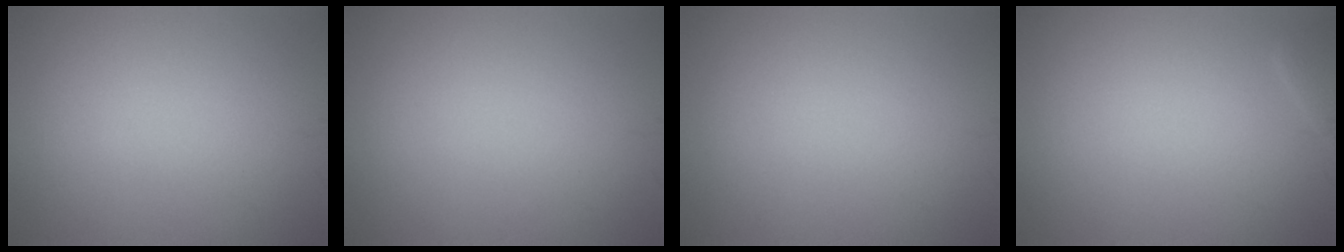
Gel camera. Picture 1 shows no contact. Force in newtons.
{"total": 0.0}
{"total": 0.0}
{"total": 0.9, "press": 0.9, "slide": 0.1}